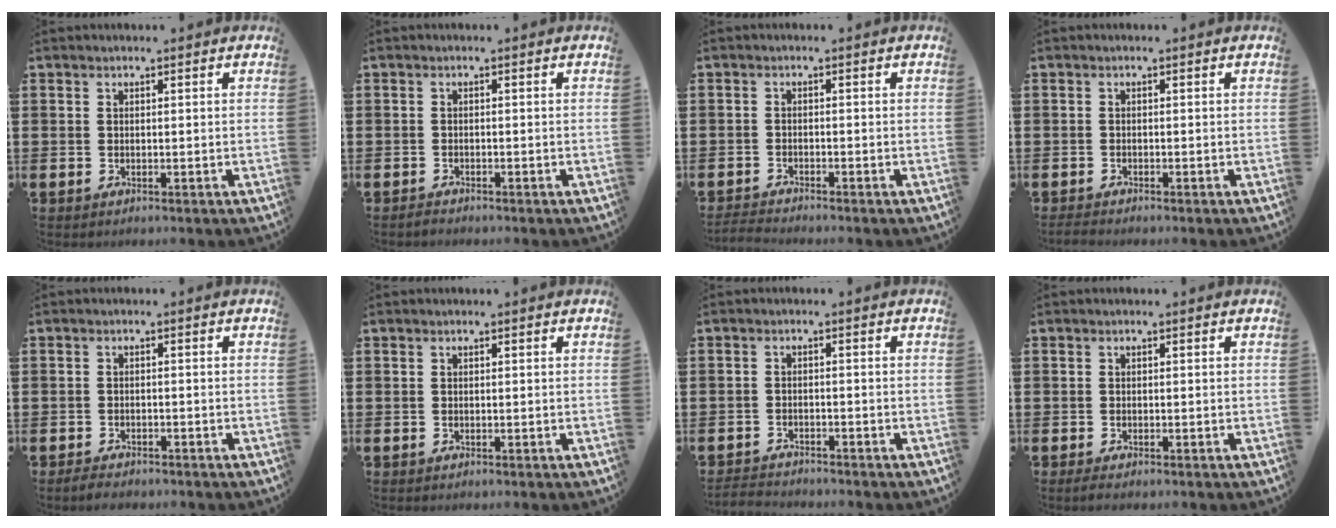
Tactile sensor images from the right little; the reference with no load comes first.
{"total": 0.7, "force": [-0.6, 0.2, 0.1], "torque": [-0.004, -0.002, -0.013]}
{"total": 1.4, "force": [-1.3, -0.1, 0.2], "torque": [-0.005, 0.002, -0.027]}
{"total": 0.7, "force": [-0.7, 0.1, 0.3], "torque": [-0.006, -0.002, -0.014]}
{"total": 1.4, "force": [-1.3, 0.2, 0.3], "torque": [-0.009, 0.002, -0.027]}
{"total": 0.0}
{"total": 2.0, "force": [-2.0, 0.0, -0.1], "torque": [-0.002, 0.001, -0.043]}
{"total": 0.7, "force": [-0.5, 0.1, 0.6], "torque": [-0.010, -0.002, -0.009]}